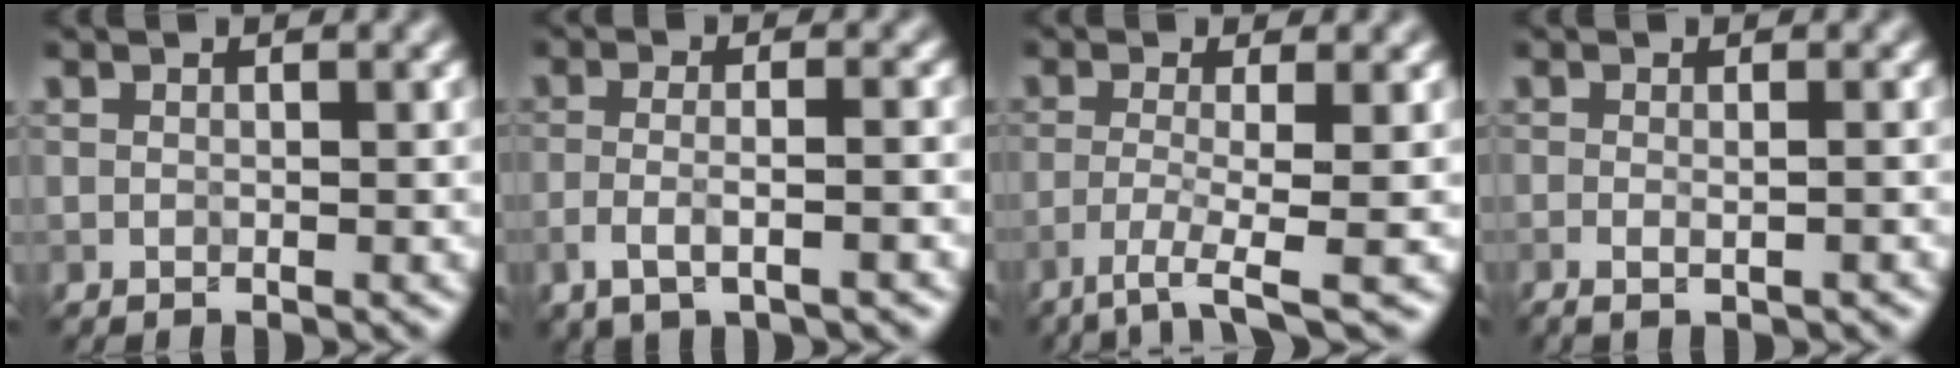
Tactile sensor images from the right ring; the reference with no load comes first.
{"total": 3.3, "force": [-1.5, 1.0, 2.8], "torque": [-0.056, -0.003, -0.032]}
{"total": 3.9, "force": [-1.9, 0.5, 3.4], "torque": [-0.062, -0.004, -0.047]}
{"total": 2.0, "force": [-0.5, 0.9, 1.7], "torque": [-0.019, 0.000, -0.007]}